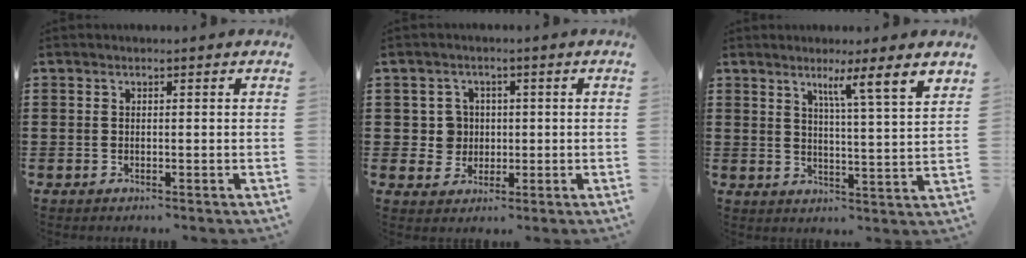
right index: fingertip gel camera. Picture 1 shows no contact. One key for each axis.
{"total": 4.1, "fx": 0.2, "fy": 3.9, "fz": 1.2, "tx": -0.042, "ty": 0.012, "tz": 0.001}
{"total": 4.8, "fx": 3.2, "fy": -1.0, "fz": 3.5, "tx": -0.056, "ty": -0.030, "tz": 0.042}